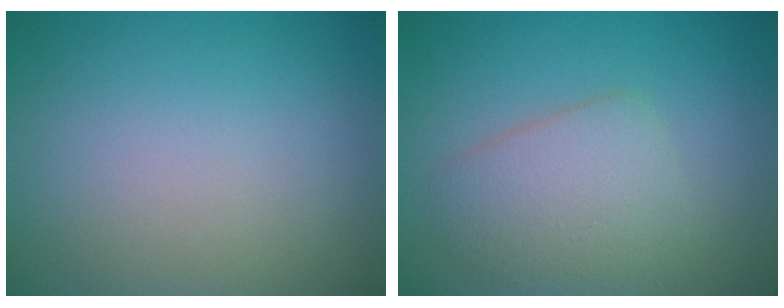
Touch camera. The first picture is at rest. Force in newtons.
{"total": 3.8, "press": 3.8, "slide": 0.1}